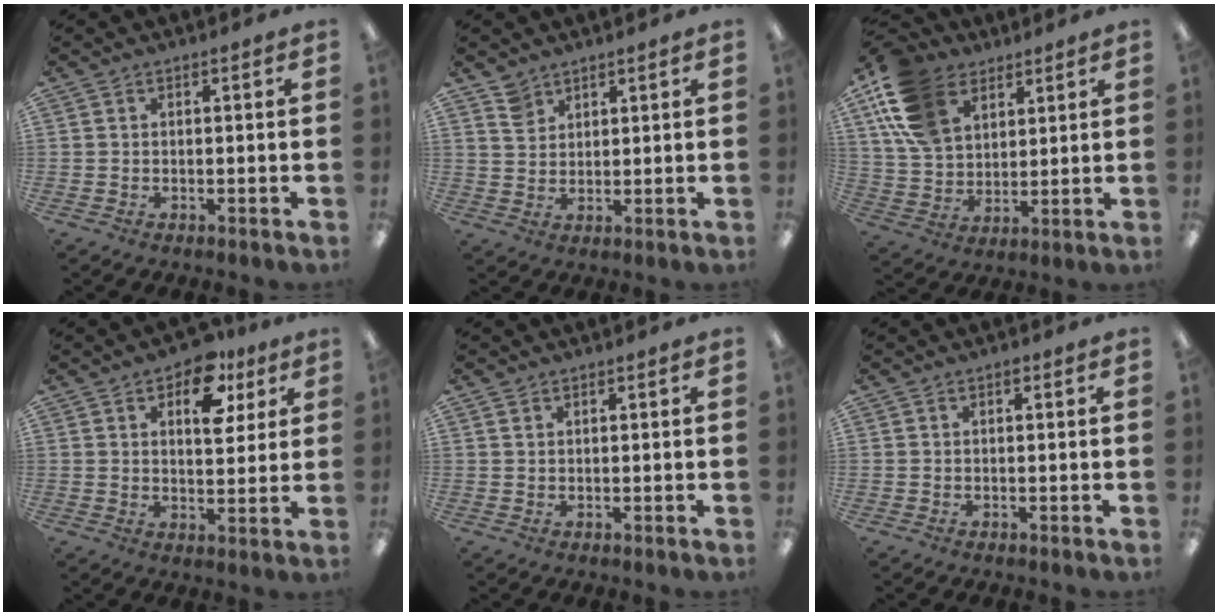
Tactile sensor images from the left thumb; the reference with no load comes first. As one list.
[{"total": 4.5, "force": [3.5, 2.7, 1.0], "torque": [-0.015, -0.011, 0.066]}, {"total": 17.3, "force": [9.1, 11.6, 9.0], "torque": [-0.199, -0.018, 0.178]}, {"total": 12.2, "force": [6.4, 6.9, 7.7], "torque": [-0.095, -0.020, 0.107]}, {"total": 0.9, "force": [0.6, 0.6, 0.3], "torque": [-0.009, 0.001, 0.012]}, {"total": 0.7, "force": [0.4, 0.3, 0.4], "torque": [-0.010, 0.003, 0.007]}]